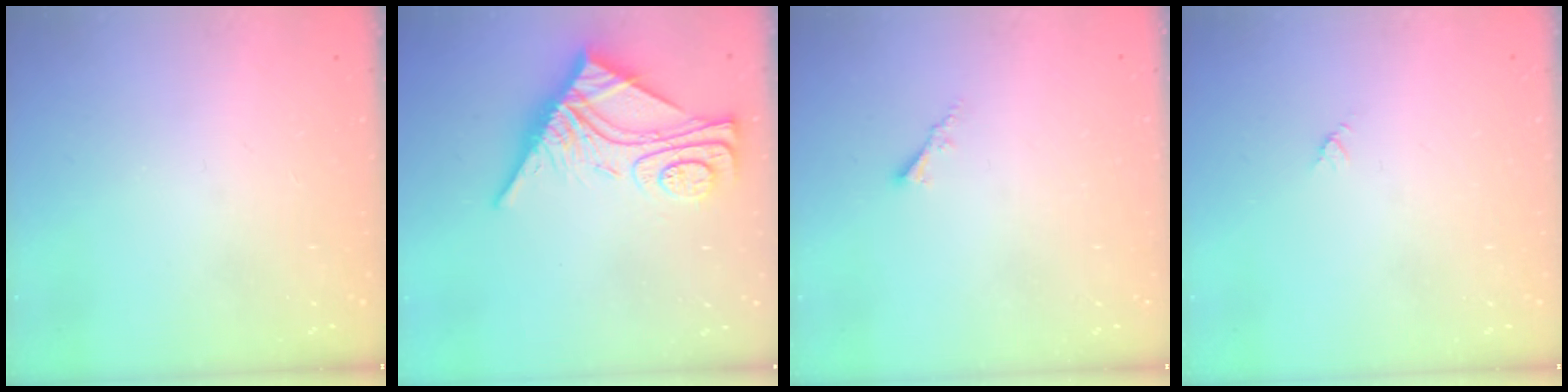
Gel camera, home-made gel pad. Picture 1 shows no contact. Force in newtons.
{"total": 13.4, "press": 13.4, "slide": 1.1}
{"total": 1.7, "press": 1.6, "slide": 0.5}
{"total": 2.9, "press": 2.9, "slide": 0.3}